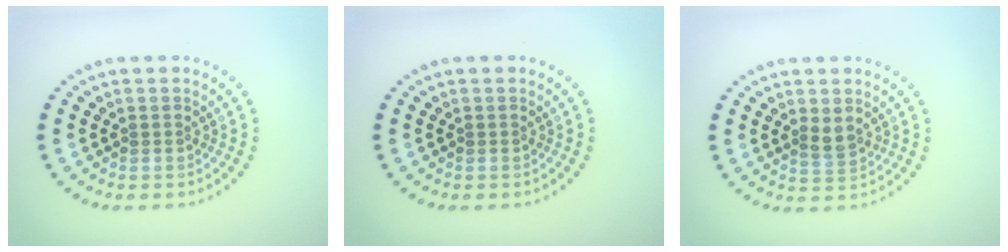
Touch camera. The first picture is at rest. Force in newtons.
{"total": 0.0}
{"total": 1.4, "press": 1.3, "slide": 0.7}